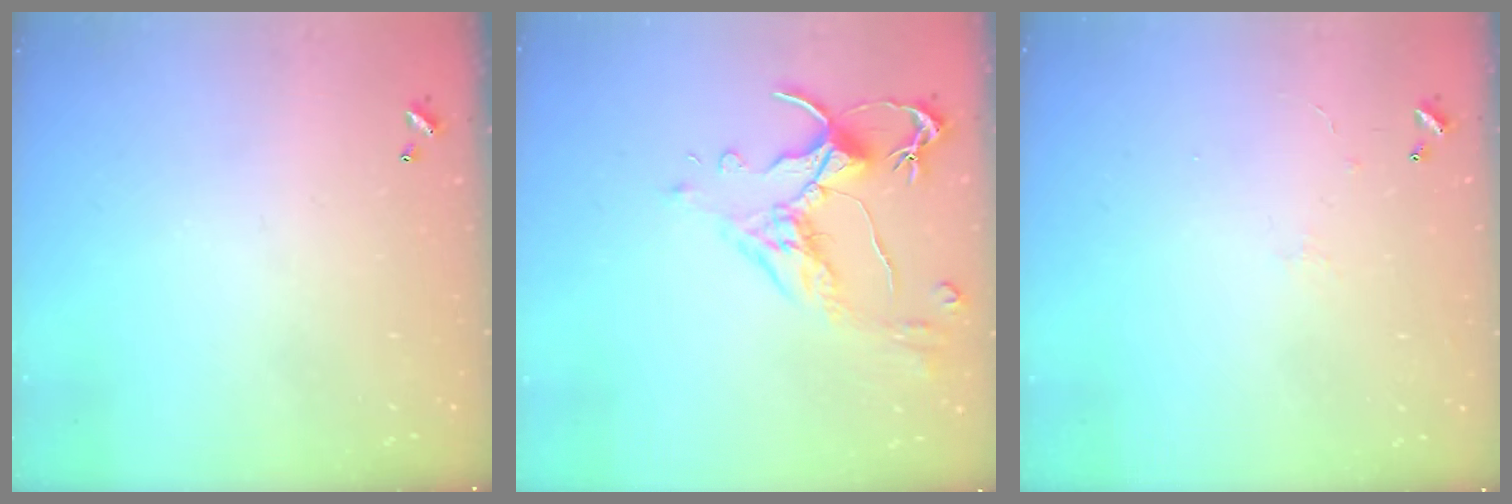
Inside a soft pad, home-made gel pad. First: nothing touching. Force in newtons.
{"total": 2.5, "press": 2.1, "slide": 1.4}
{"total": 0.9, "press": 0.7, "slide": 0.5}